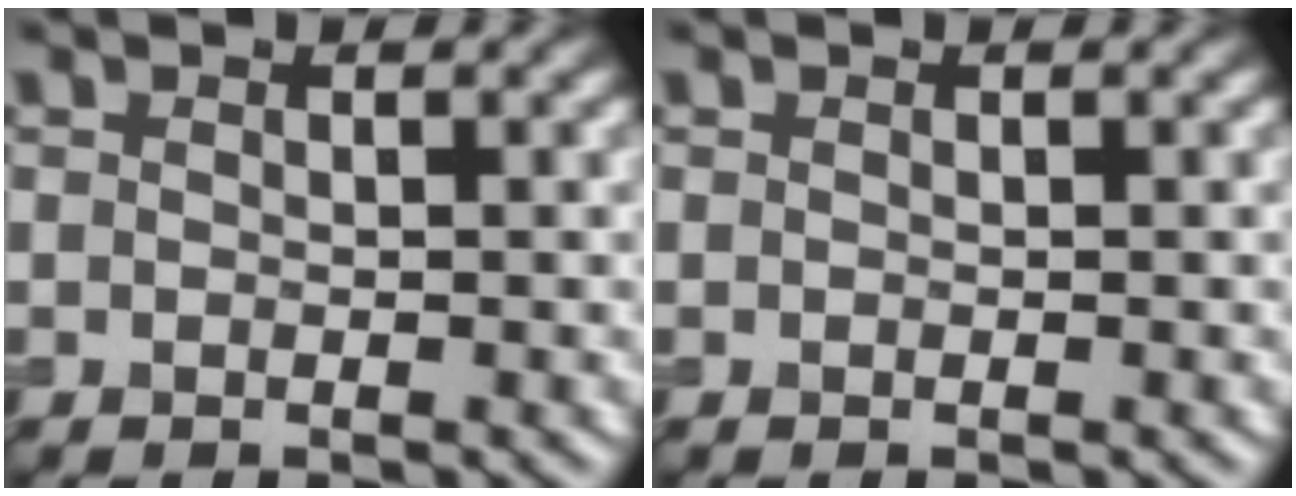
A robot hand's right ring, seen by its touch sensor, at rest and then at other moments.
{"total": 0.0}